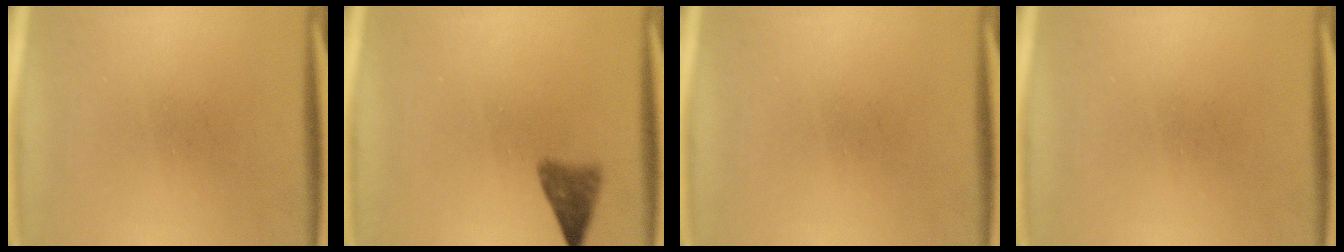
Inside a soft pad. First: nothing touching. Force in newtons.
{"total": 3.0}
{"total": 0.0}
{"total": 0.0}